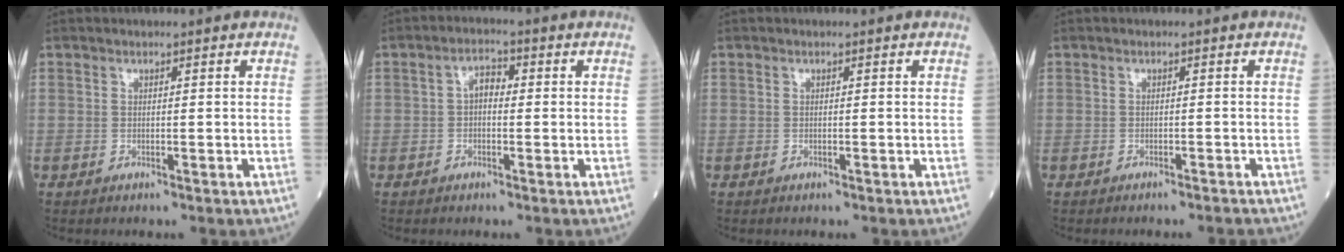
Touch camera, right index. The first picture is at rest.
{"total": 2.8, "force": [0.0, 1.6, 2.3], "torque": [-0.033, 0.014, -0.003]}
{"total": 0.0}
{"total": 2.7, "force": [-2.6, 0.1, 0.6], "torque": [-0.009, -0.005, -0.032]}